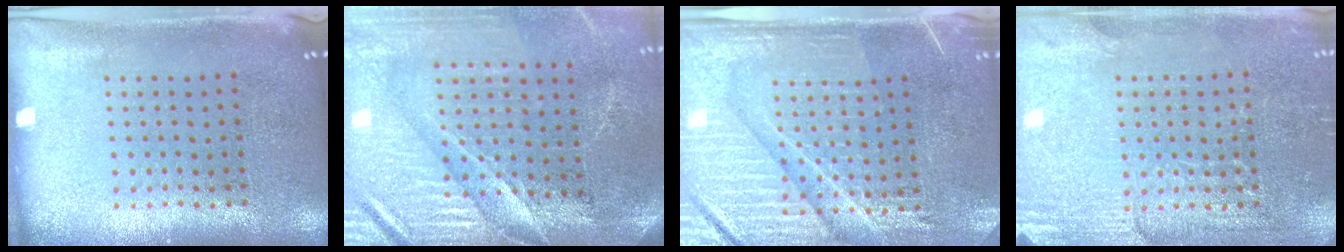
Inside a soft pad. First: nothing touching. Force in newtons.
{"total": 4.5, "press": 3.8, "slide": 2.3}
{"total": 4.6, "press": 4.2, "slide": 1.6}
{"total": 2.9, "press": 2.9, "slide": 0.2}